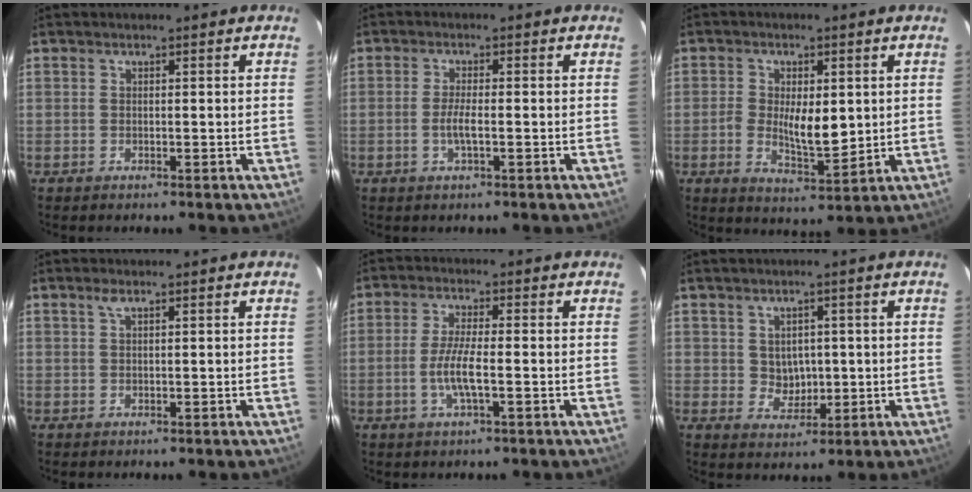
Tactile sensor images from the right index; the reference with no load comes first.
{"total": 3.2, "force": [-0.9, 0.4, 3.0], "torque": [-0.059, -0.002, -0.017]}
{"total": 7.8, "force": [0.0, 3.8, 6.8], "torque": [-0.129, -0.008, 0.000]}
{"total": 0.9, "force": [0.6, 0.1, 0.7], "torque": [-0.014, 0.004, 0.011]}
{"total": 6.0, "force": [-1.6, 0.8, 5.8], "torque": [-0.115, -0.004, -0.033]}
{"total": 4.2, "force": [0.6, 3.7, 1.8], "torque": [-0.030, 0.006, 0.018]}